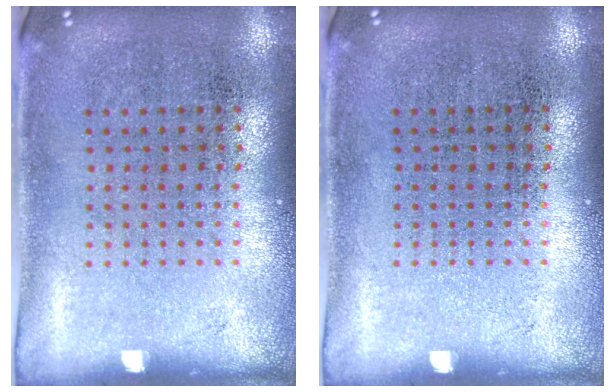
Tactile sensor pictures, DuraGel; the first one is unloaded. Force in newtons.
{"total": 0.0}